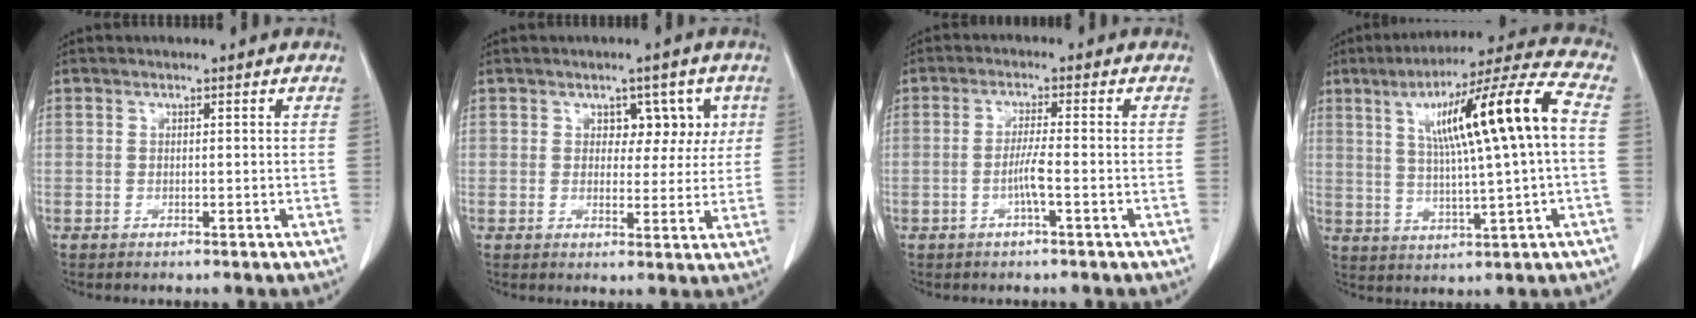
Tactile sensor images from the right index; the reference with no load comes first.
{"total": 6.1, "force": [2.1, 4.1, 4.0], "torque": [-0.039, 0.022, 0.031]}
{"total": 3.5, "force": [-1.2, 0.0, 3.3], "torque": [-0.066, 0.002, -0.024]}
{"total": 17.0, "force": [2.9, 0.7, 16.7], "torque": [-0.270, 0.029, 0.047]}